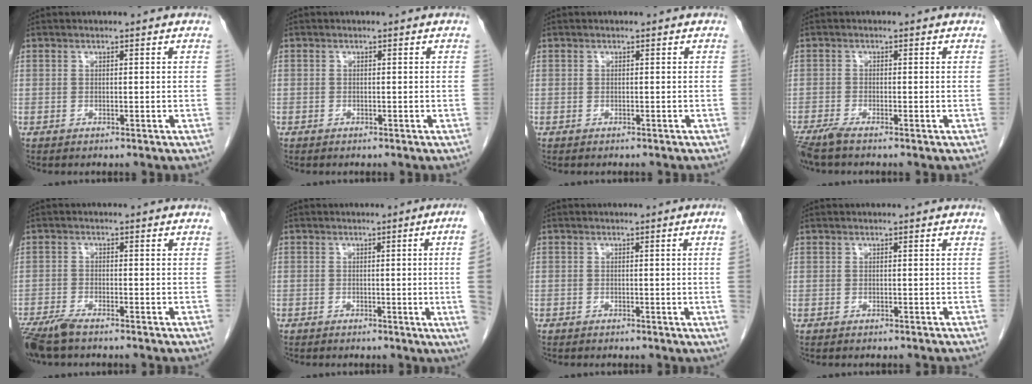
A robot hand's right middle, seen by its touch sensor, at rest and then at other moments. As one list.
[{"total": 0.0}, {"total": 1.5, "force": [-1.4, 0.2, 0.5], "torque": [-0.010, -0.002, -0.017]}, {"total": 3.1, "force": [-2.5, 0.0, 1.8], "torque": [-0.039, -0.008, -0.052]}, {"total": 5.0, "force": [-4.1, 0.8, 2.8], "torque": [-0.057, -0.014, -0.077]}, {"total": 7.9, "force": [-0.6, -2.4, 7.5], "torque": [-0.067, -0.011, -0.010]}, {"total": 2.6, "force": [-0.4, -0.9, 2.4], "torque": [-0.028, -0.002, -0.006]}, {"total": 1.7, "force": [-1.6, 0.3, 0.6], "torque": [-0.012, -0.002, -0.019]}]